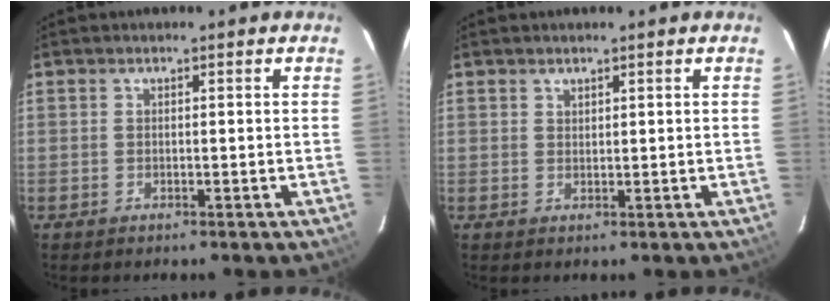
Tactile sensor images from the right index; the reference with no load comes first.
{"total": 0.9, "force": [0.9, 0.4, 0.1], "torque": [-0.002, 0.002, 0.017]}